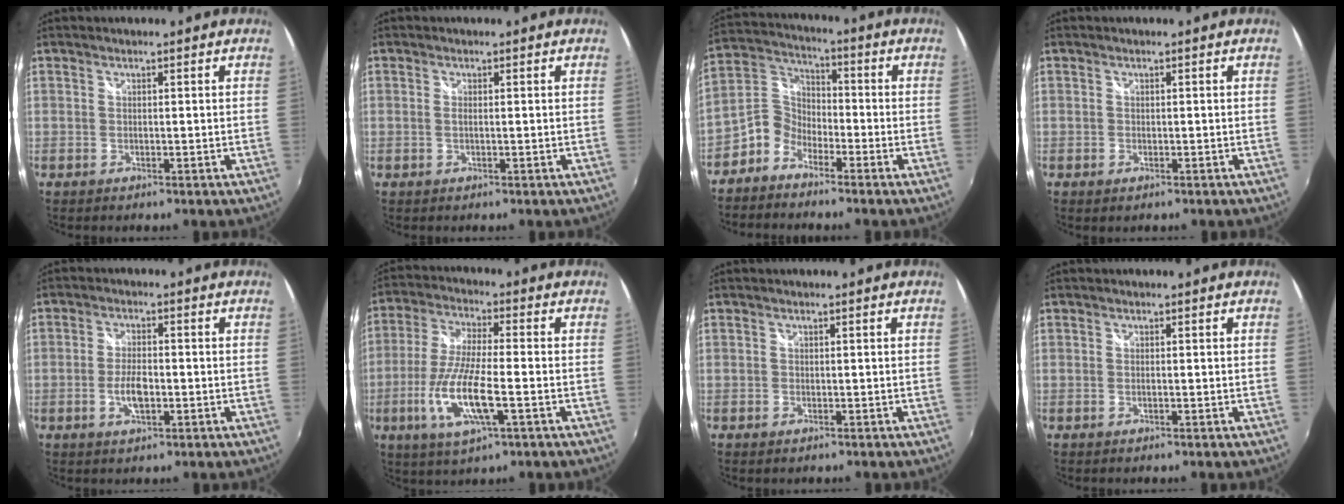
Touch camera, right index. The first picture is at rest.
{"total": 1.0, "force": [-0.1, 0.1, 1.0], "torque": [-0.020, 0.000, -0.004]}
{"total": 6.4, "force": [-4.3, 4.3, 2.0], "torque": [-0.047, 0.027, -0.101]}
{"total": 1.0, "force": [-0.5, 0.7, 0.4], "torque": [-0.008, -0.004, -0.008]}
{"total": 5.1, "force": [-1.5, 2.1, 4.3], "torque": [-0.089, -0.002, -0.027]}
{"total": 13.5, "force": [-4.4, 3.3, 12.4], "torque": [-0.261, -0.015, -0.084]}
{"total": 0.8, "force": [-0.5, 0.6, 0.2], "torque": [-0.006, -0.003, -0.007]}
{"total": 0.6, "force": [-0.2, 0.1, 0.6], "torque": [-0.013, 0.000, -0.006]}